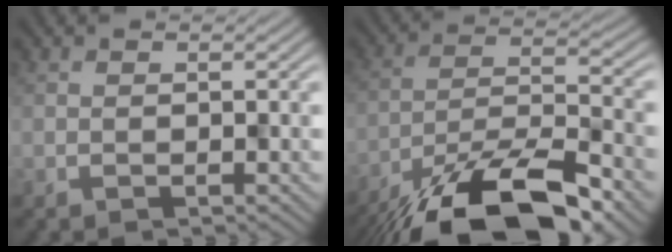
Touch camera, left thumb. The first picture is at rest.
{"total": 15.5, "force": [-11.4, 4.3, 9.6], "torque": [-0.183, -0.012, -0.196]}